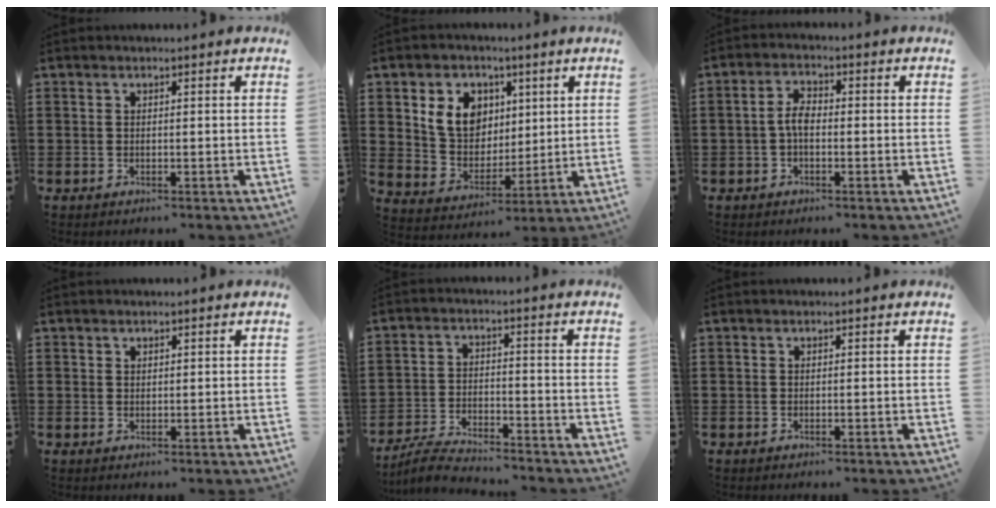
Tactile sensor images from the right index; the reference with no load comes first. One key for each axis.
{"total": 8.6, "fx": 3.2, "fy": 7.1, "fz": 3.5, "tx": -0.085, "ty": 0.015, "tz": 0.061}
{"total": 3.5, "fx": -0.7, "fy": 1.7, "fz": 2.9, "tx": -0.070, "ty": 0.001, "tz": -0.018}
{"total": 0.9, "fx": 0.7, "fy": 0.5, "fz": 0.1, "tx": -0.004, "ty": 0.002, "tz": 0.013}
{"total": 5.2, "fx": -5.0, "fy": 0.4, "fz": 1.3, "tx": -0.037, "ty": -0.002, "tz": -0.101}
{"total": 0.0}